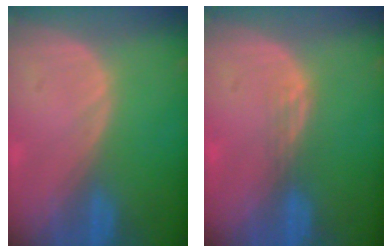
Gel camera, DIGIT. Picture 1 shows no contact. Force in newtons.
{"total": 1.8, "press": 1.3, "slide": 1.2}